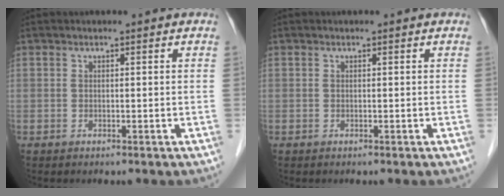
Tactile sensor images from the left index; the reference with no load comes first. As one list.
[{"total": 0.0}]